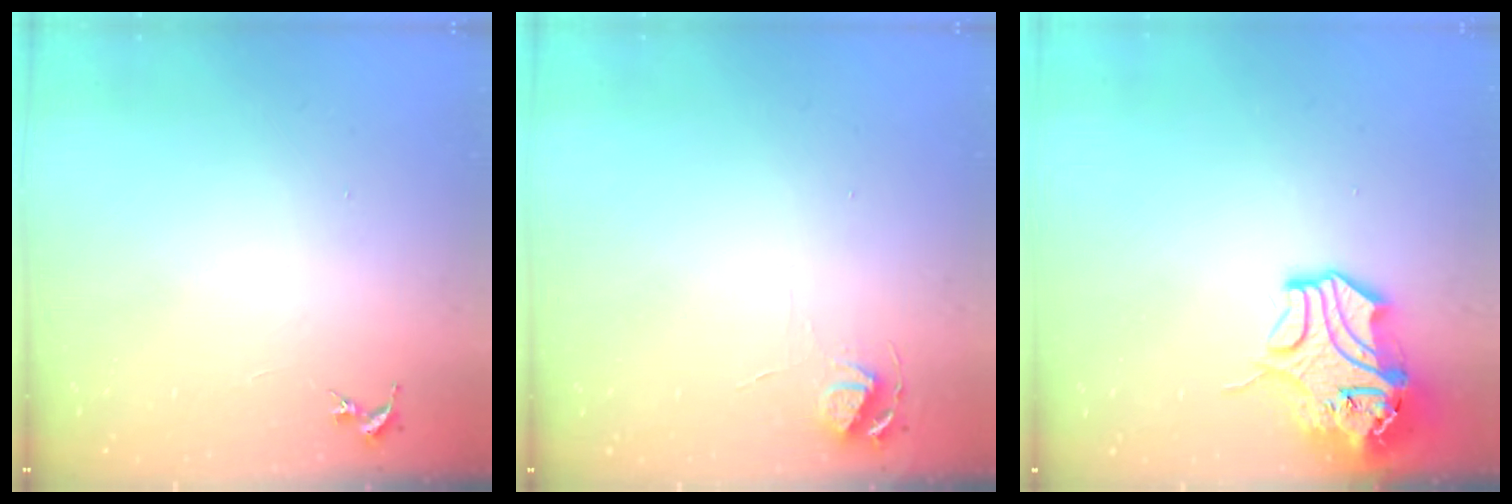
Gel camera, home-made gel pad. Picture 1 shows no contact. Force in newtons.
{"total": 4.8, "press": 4.7, "slide": 0.6}
{"total": 13.5, "press": 13.4, "slide": 1.8}